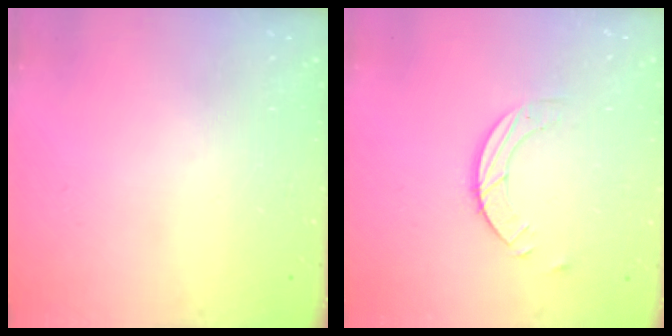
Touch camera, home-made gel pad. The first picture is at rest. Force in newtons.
{"total": 3.9, "press": 3.9, "slide": 0.4}